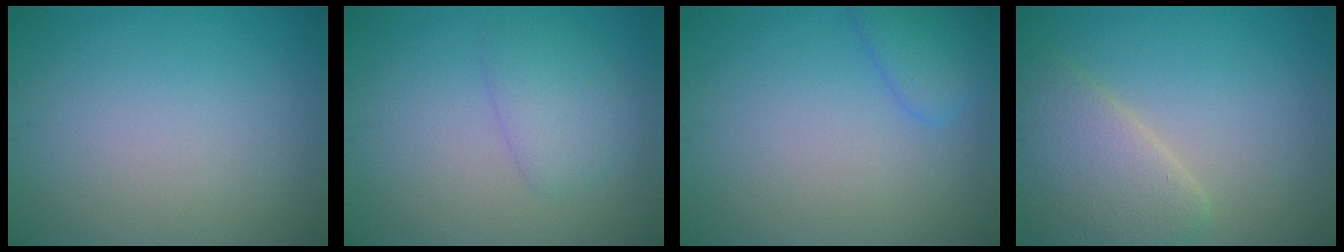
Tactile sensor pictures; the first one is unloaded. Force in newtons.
{"total": 2.6, "press": 2.6, "slide": 0.1}
{"total": 2.5, "press": 2.5, "slide": 0.2}
{"total": 5.1, "press": 5.1, "slide": 0.6}